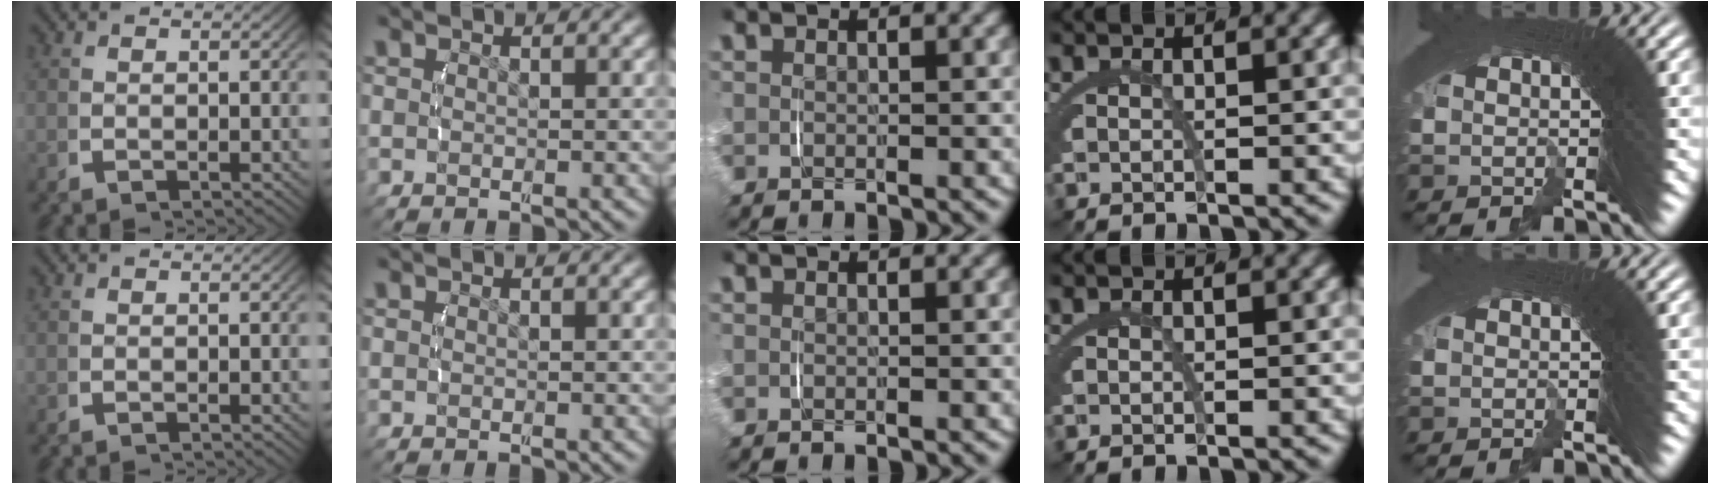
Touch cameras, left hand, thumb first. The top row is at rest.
{}